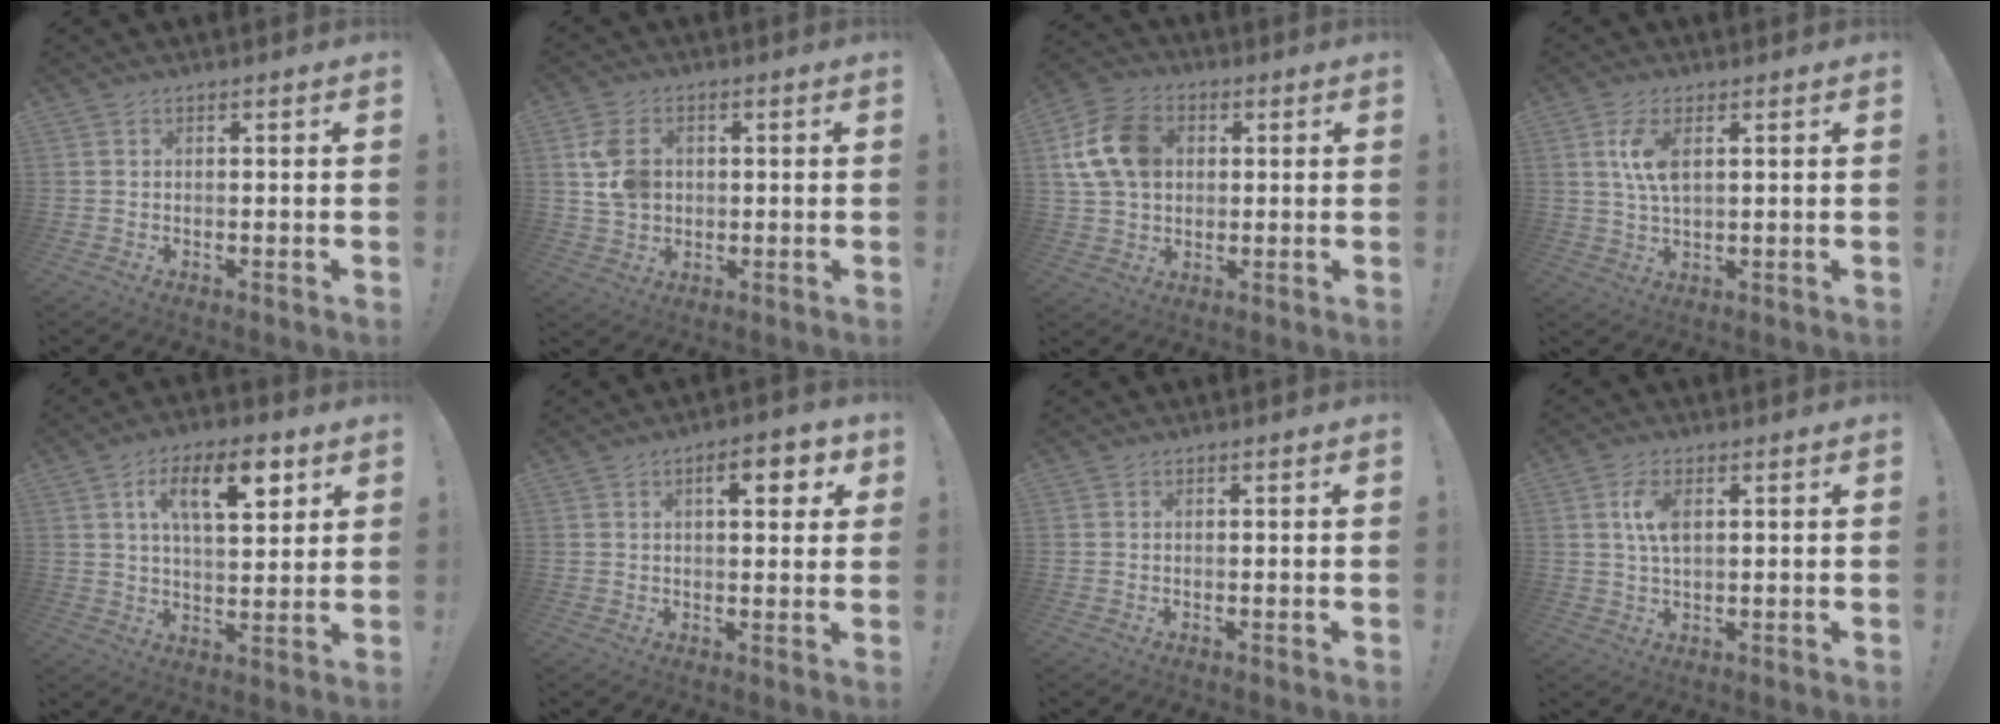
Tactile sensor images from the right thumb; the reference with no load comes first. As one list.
[{"total": 9.0, "force": [1.6, 7.3, 5.0], "torque": [-0.085, 0.008, 0.033]}, {"total": 14.4, "force": [3.1, 10.9, 8.9], "torque": [-0.158, 0.003, 0.063]}, {"total": 7.3, "force": [2.1, 2.9, 6.3], "torque": [-0.122, -0.006, 0.031]}, {"total": 13.7, "force": [5.7, 5.7, 11.1], "torque": [-0.168, -0.005, 0.093]}, {"total": 7.2, "force": [2.8, 2.5, 6.1], "torque": [-0.064, -0.011, 0.035]}, {"total": 0.0}, {"total": 6.2, "force": [1.6, 2.7, 5.3], "torque": [-0.096, -0.002, 0.023]}]